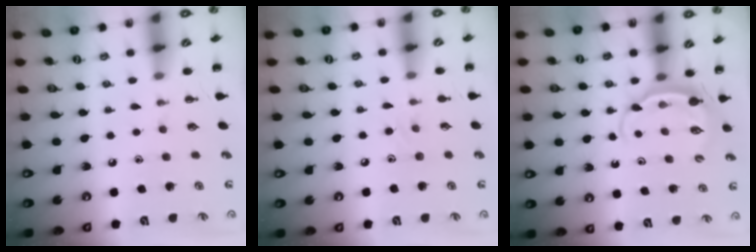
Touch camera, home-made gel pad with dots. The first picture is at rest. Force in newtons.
{"total": 5.1, "press": 4.8, "slide": 1.6}
{"total": 6.5, "press": 6.4, "slide": 0.7}